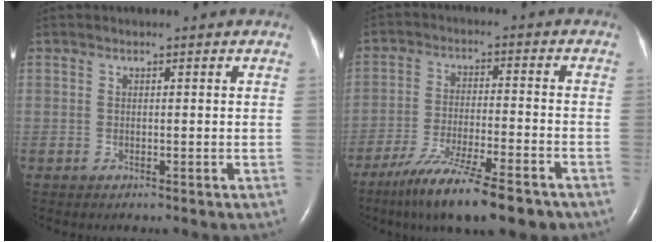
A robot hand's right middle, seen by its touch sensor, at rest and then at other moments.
{"total": 14.9, "force": [-11.1, 1.9, 9.9], "torque": [-0.159, -0.037, -0.182]}